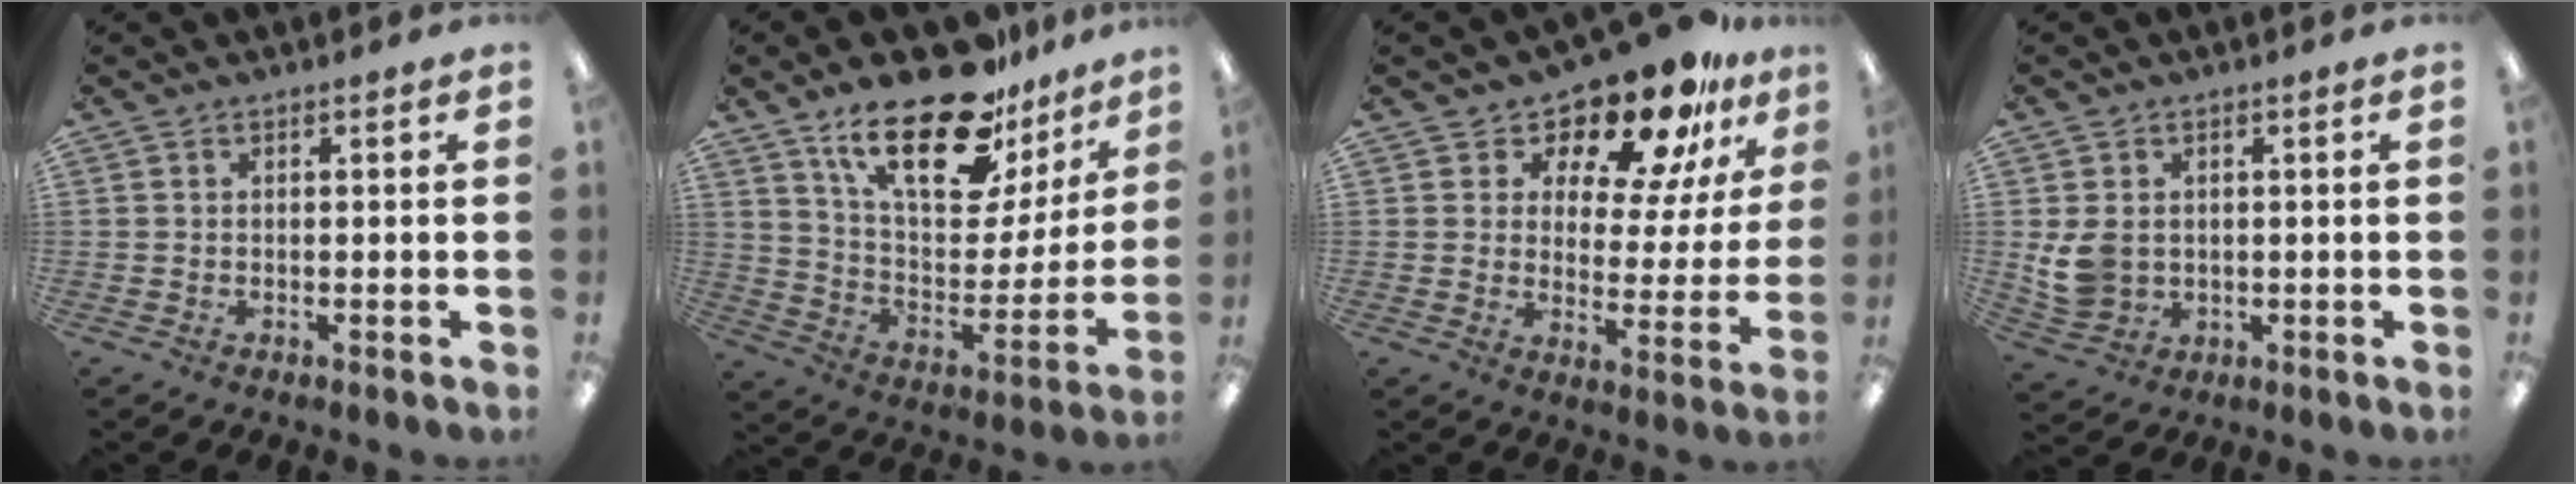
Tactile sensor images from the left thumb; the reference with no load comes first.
{"total": 24.0, "force": [16.9, 9.5, 14.1], "torque": [-0.231, -0.106, 0.291]}
{"total": 14.5, "force": [12.2, 5.1, 5.9], "torque": [-0.105, -0.095, 0.210]}
{"total": 6.3, "force": [0.6, 5.5, 3.2], "torque": [-0.068, 0.009, 0.017]}